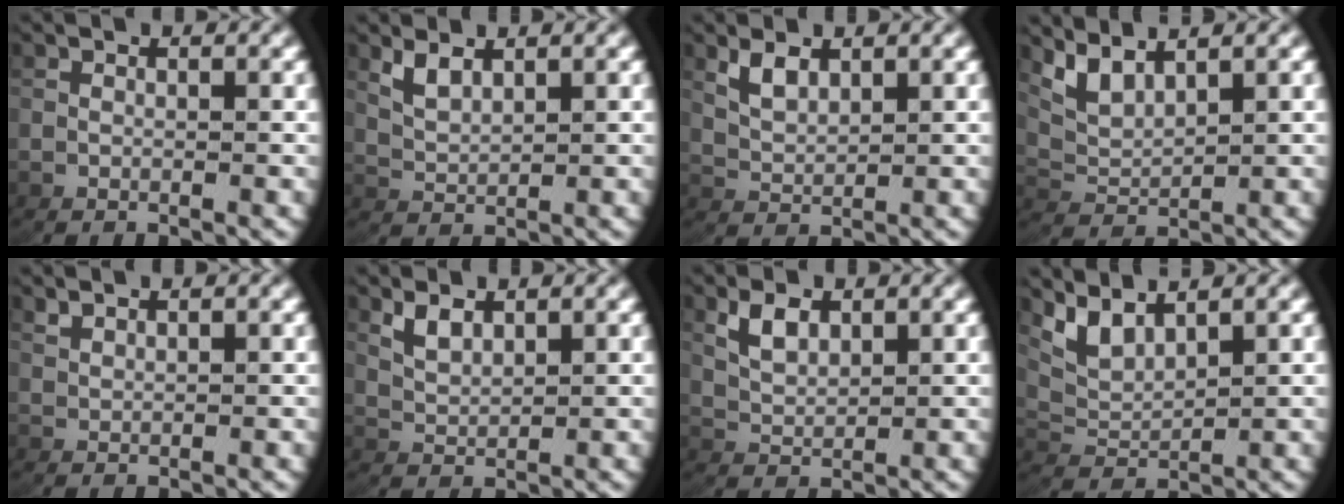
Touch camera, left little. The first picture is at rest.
{"total": 1.8, "force": [1.5, 0.2, 1.1], "torque": [-0.031, -0.003, 0.037]}
{"total": 1.9, "force": [1.5, 0.3, 1.2], "torque": [-0.033, -0.004, 0.037]}
{"total": 3.7, "force": [2.3, 2.0, 2.2], "torque": [-0.062, -0.004, 0.048]}
{"total": 1.4, "force": [1.3, -0.6, 0.0], "torque": [0.000, 0.003, 0.032]}
{"total": 1.8, "force": [1.5, 0.2, 1.0], "torque": [-0.027, -0.003, 0.037]}
{"total": 2.2, "force": [1.5, 0.8, 1.5], "torque": [-0.038, -0.005, 0.037]}
{"total": 4.0, "force": [2.3, 2.2, 2.5], "torque": [-0.070, -0.006, 0.049]}